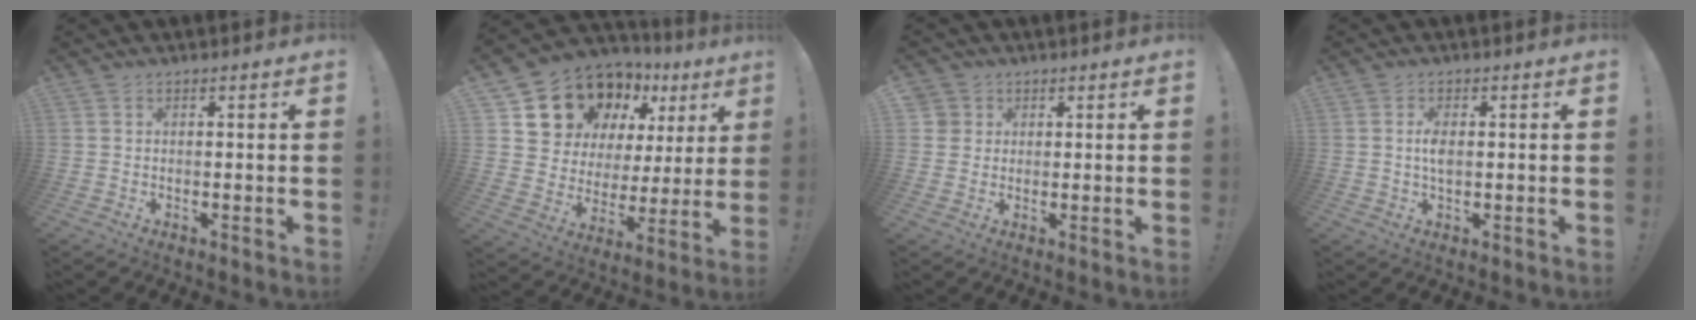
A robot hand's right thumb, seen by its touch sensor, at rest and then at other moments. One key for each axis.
{"total": 14.4, "fx": 10.6, "fy": 8.7, "fz": 4.6, "tx": -0.070, "ty": -0.087, "tz": 0.206}
{"total": 3.2, "fx": 1.1, "fy": 2.9, "fz": 0.6, "tx": -0.018, "ty": 0.003, "tz": 0.022}
{"total": 3.3, "fx": 0.0, "fy": 1.6, "fz": 2.9, "tx": -0.055, "ty": 0.000, "tz": -0.006}